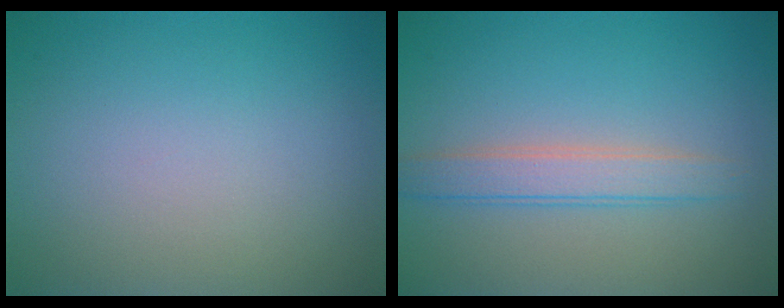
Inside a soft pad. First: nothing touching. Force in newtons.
{"total": 2.7, "press": 2.7, "slide": 0.0}